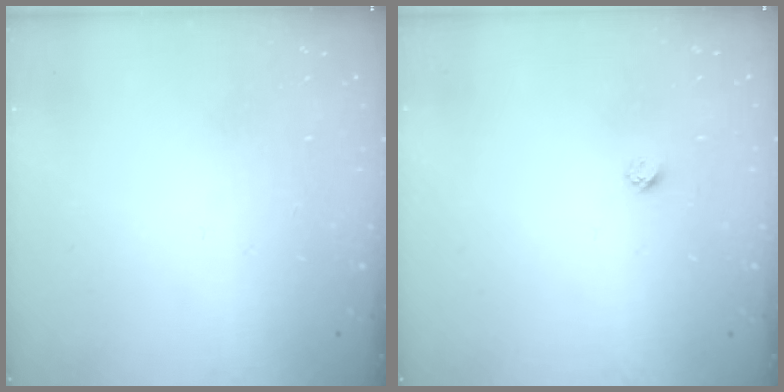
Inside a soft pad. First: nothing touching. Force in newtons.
{"total": 2.3, "press": 2.3, "slide": 0.2}